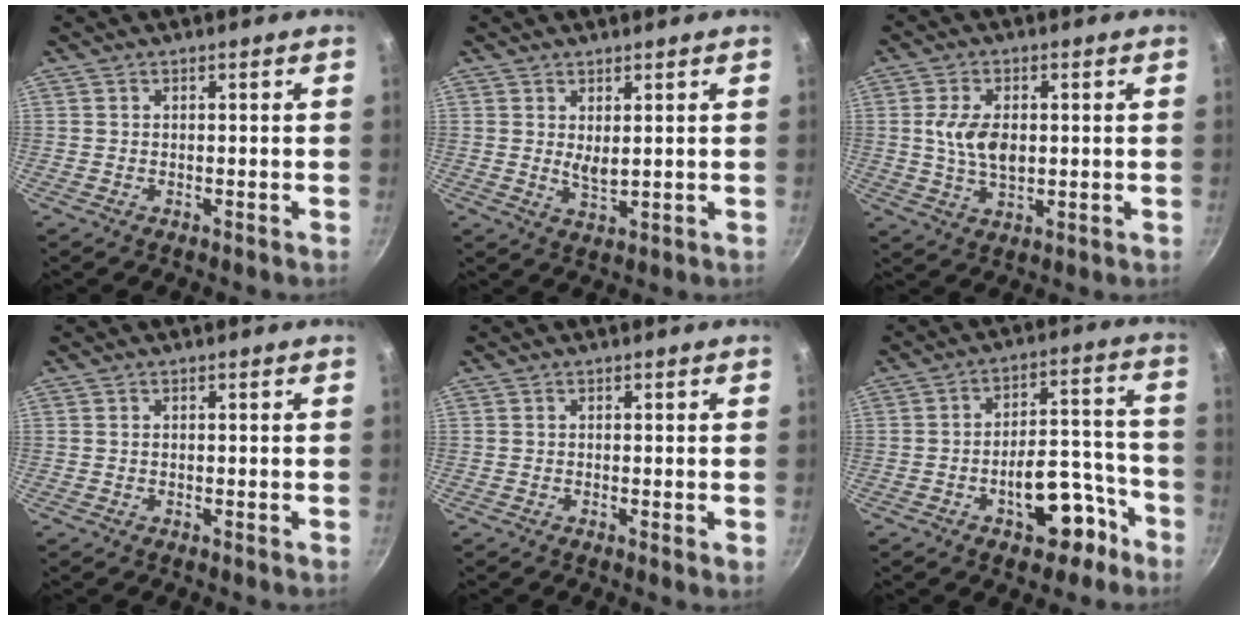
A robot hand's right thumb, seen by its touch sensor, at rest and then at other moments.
{"total": 2.9, "force": [0.9, 1.2, 2.4], "torque": [-0.040, -0.013, 0.022]}
{"total": 7.7, "force": [0.9, 4.4, 6.2], "torque": [-0.114, -0.005, 0.020]}
{"total": 0.0}
{"total": 1.2, "force": [0.0, 0.1, 1.2], "torque": [-0.023, -0.007, -0.002]}
{"total": 11.9, "force": [-6.0, 6.1, 8.2], "torque": [-0.094, 0.062, -0.083]}